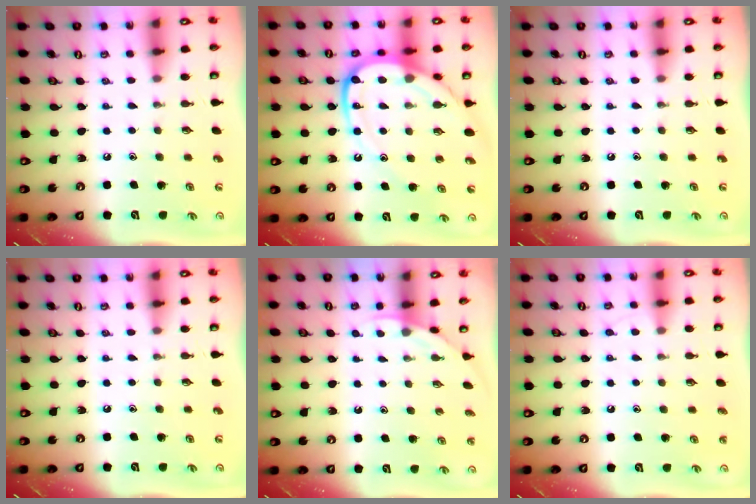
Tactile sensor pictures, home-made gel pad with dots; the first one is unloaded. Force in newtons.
{"total": 16.3, "press": 16.2, "slide": 1.8}
{"total": 0.0}
{"total": 0.0}
{"total": 1.9, "press": 1.9, "slide": 0.1}
{"total": 5.6, "press": 5.6, "slide": 0.5}